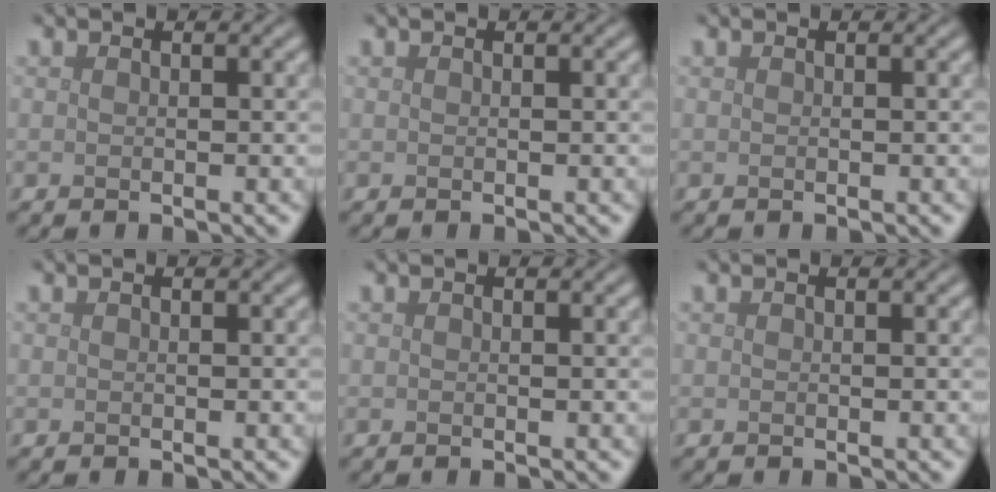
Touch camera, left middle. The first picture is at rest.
{"total": 0.0}
{"total": 0.0}
{"total": 0.0}
{"total": 0.0}
{"total": 0.0}